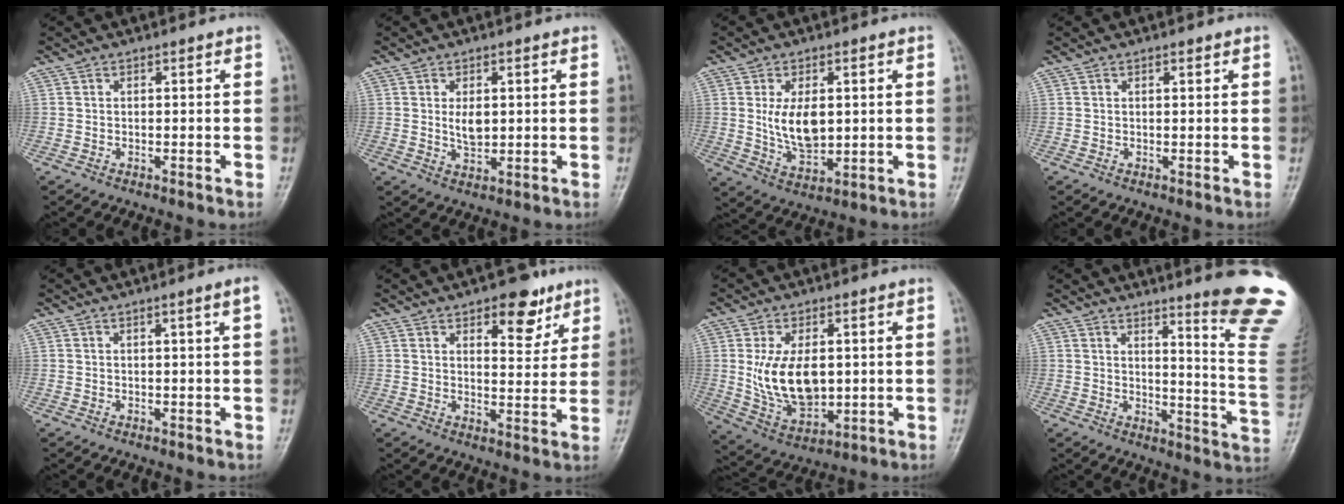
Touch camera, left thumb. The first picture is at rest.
{"total": 3.9, "force": [0.7, 2.2, 3.1], "torque": [-0.046, -0.010, 0.017]}
{"total": 8.7, "force": [1.1, 4.9, 7.1], "torque": [-0.112, -0.014, 0.032]}
{"total": 0.8, "force": [0.5, 0.3, 0.5], "torque": [-0.009, -0.002, 0.007]}
{"total": 2.0, "force": [0.6, -0.4, 1.9], "torque": [-0.033, -0.001, 0.013]}
{"total": 8.9, "force": [5.4, 4.2, 5.6], "torque": [-0.044, -0.029, 0.072]}
{"total": 12.7, "force": [1.0, 7.6, 10.1], "torque": [-0.165, -0.012, 0.035]}
{"total": 17.9, "force": [12.1, 1.2, 13.1], "torque": [-0.136, -0.106, 0.149]}